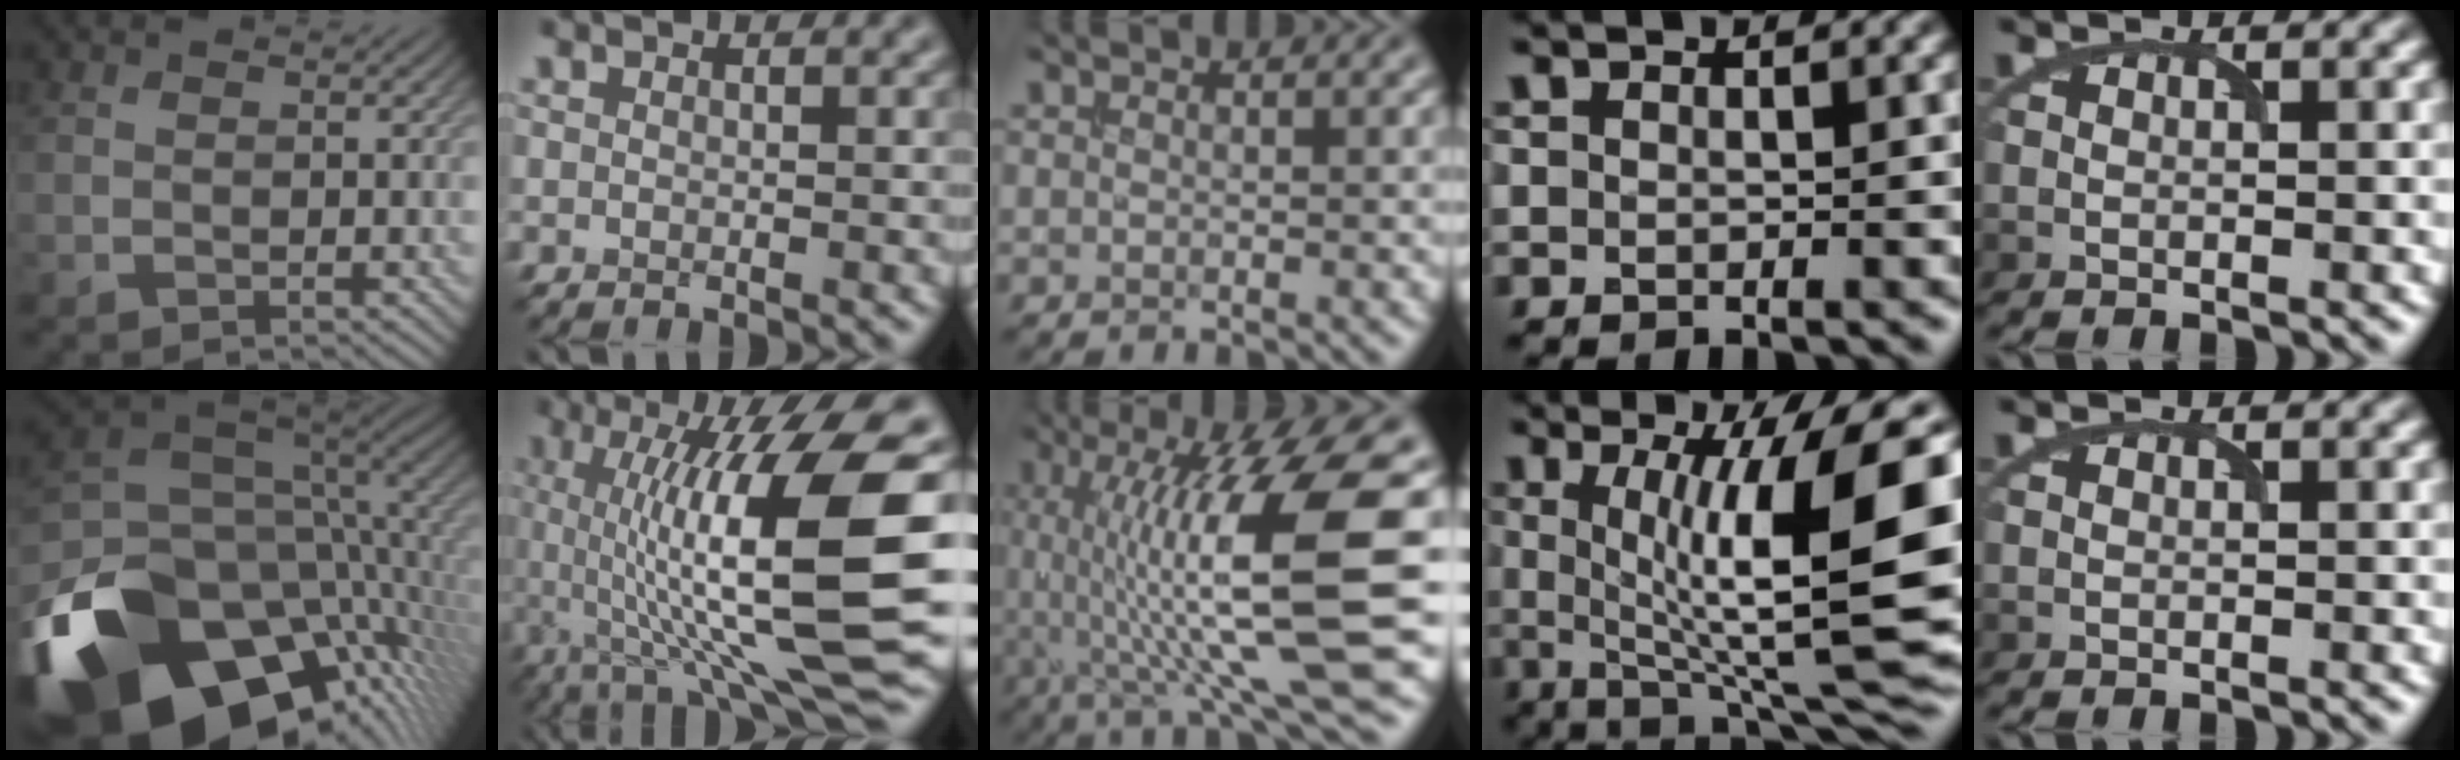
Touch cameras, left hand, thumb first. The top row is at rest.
{"thumb": {"total": 20.5, "force": [-9.1, 12.3, 13.6], "torque": [-0.308, -0.050, -0.126]}, "index": {"total": 15.0, "force": [-0.3, 3.7, 14.6], "torque": [-0.236, 0.007, 0.004]}, "middle": {"total": 13.4, "force": [0.6, 2.7, 13.1], "torque": [-0.210, 0.001, 0.017]}, "ring": {"total": 14.5, "force": [1.6, 3.4, 14.0], "torque": [-0.191, 0.002, 0.029]}}